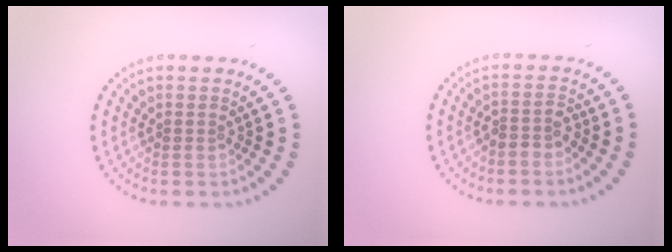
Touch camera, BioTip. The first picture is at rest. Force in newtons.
{"total": 1.7, "press": 1.3, "slide": 1.2}